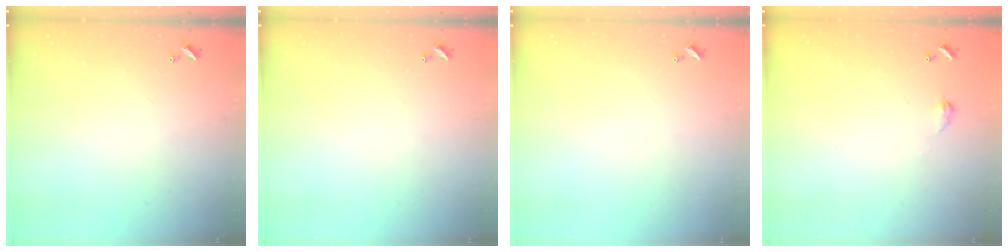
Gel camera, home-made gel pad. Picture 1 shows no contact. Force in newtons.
{"total": 0.0}
{"total": 0.0}
{"total": 2.8, "press": 2.7, "slide": 0.5}